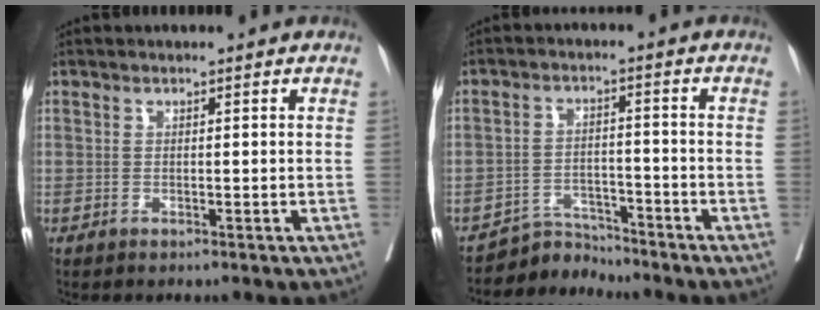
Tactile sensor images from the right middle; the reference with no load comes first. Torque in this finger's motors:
{"motor_torque": [-0.10, 0.10, -0.05, -0.03]}